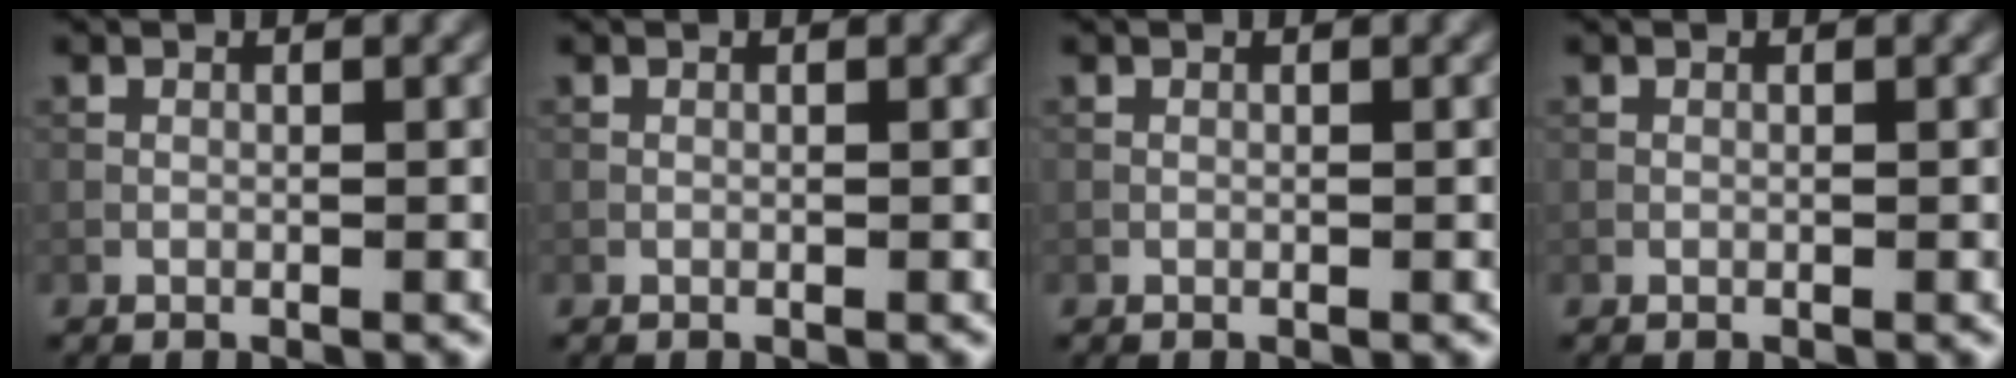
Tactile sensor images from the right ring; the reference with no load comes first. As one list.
[{"total": 0.0}, {"total": 0.0}, {"total": 0.0}]